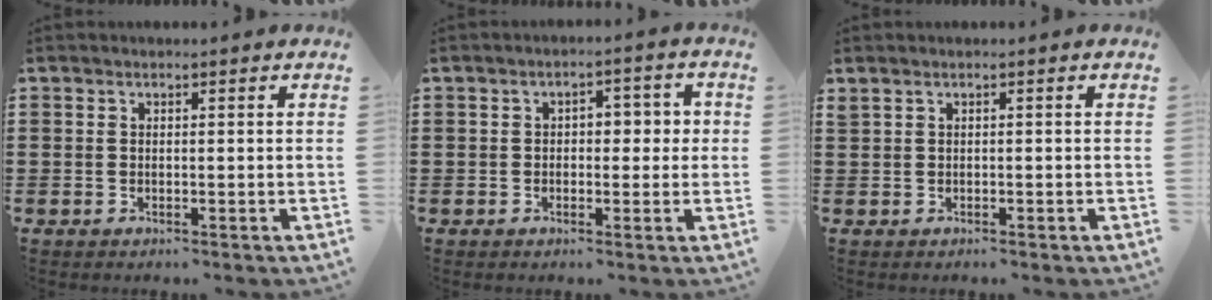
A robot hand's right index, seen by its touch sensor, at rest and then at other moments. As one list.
[{"total": 3.3, "force": [-0.2, 2.2, 2.4], "torque": [-0.036, 0.004, -0.013]}, {"total": 0.0}]